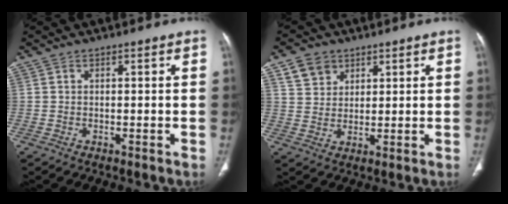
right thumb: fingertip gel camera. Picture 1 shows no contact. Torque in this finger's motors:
{"motor_torque": [-0.09, 0.10, -0.01, 0.01, 0.04]}